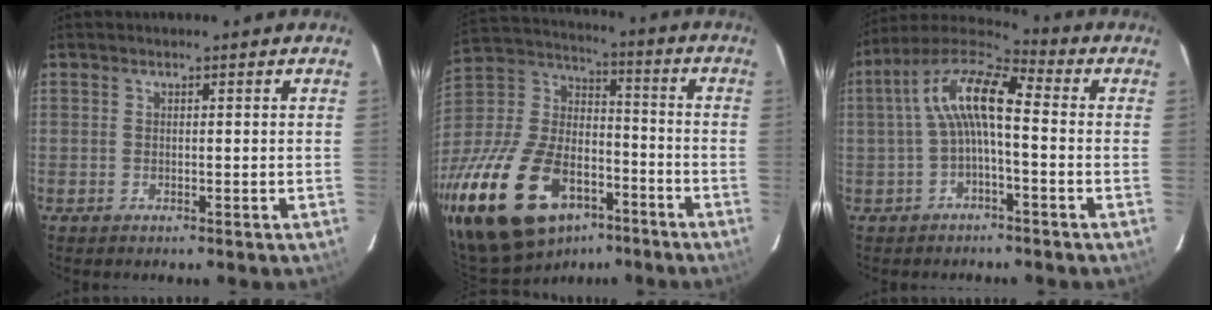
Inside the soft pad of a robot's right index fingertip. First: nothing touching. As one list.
[{"total": 29.3, "force": [-16.3, 16.5, 17.9], "torque": [-0.387, -0.004, -0.266]}, {"total": 10.5, "force": [-0.1, 3.3, 10.0], "torque": [-0.200, 0.026, -0.009]}]